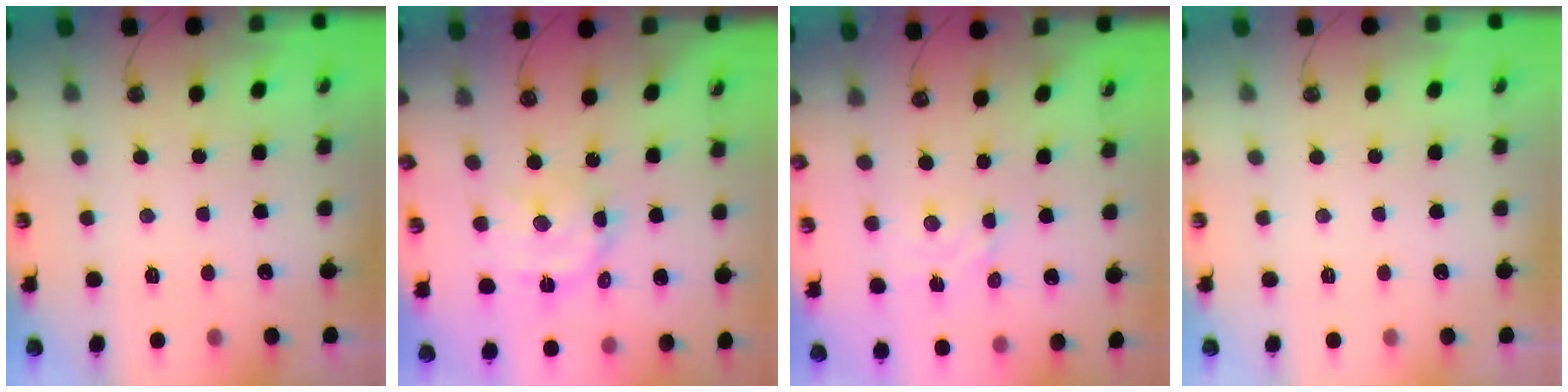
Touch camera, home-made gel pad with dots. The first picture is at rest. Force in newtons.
{"total": 12.0, "press": 12.0, "slide": 1.0}
{"total": 2.5, "press": 2.5, "slide": 0.3}
{"total": 0.0}